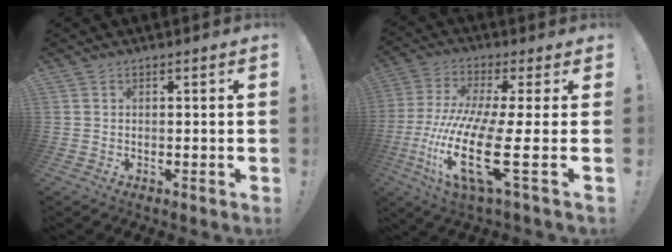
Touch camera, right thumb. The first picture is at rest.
{"total": 19.9, "force": [-5.4, 4.2, 18.8], "torque": [-0.385, -0.003, -0.092]}